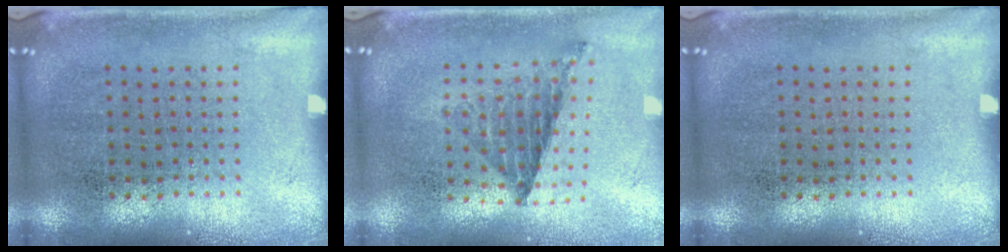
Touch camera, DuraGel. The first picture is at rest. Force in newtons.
{"total": 0.8, "press": 0.8, "slide": 0.1}
{"total": 0.0}